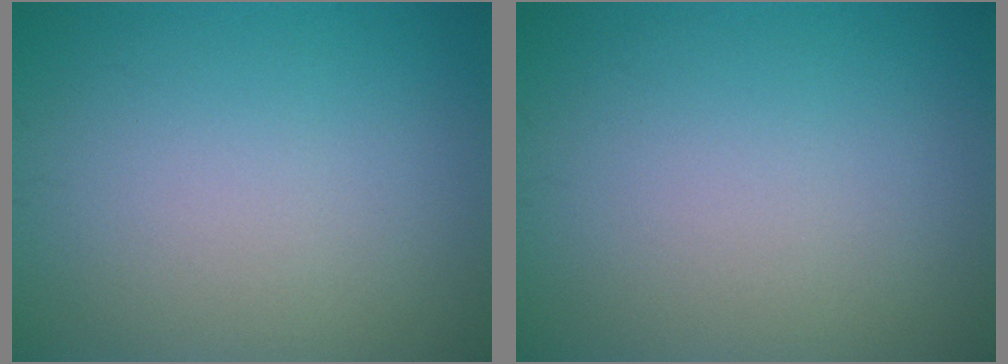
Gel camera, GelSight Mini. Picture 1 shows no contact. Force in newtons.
{"total": 0.0}